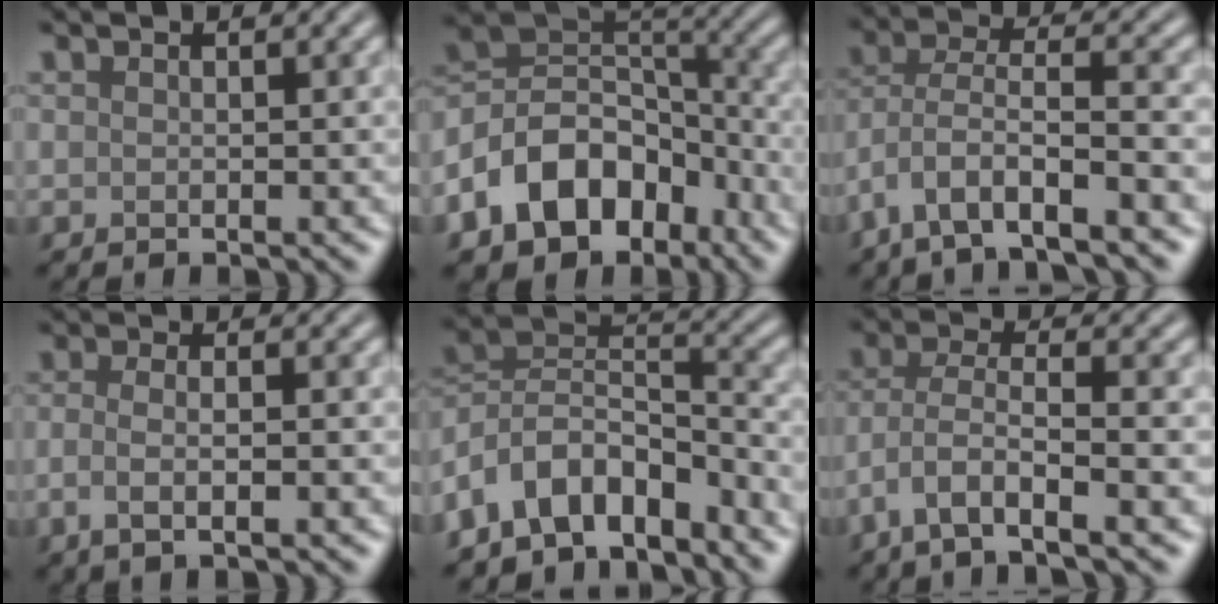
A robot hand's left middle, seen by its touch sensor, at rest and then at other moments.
{"total": 11.0, "force": [-5.3, 7.7, 5.8], "torque": [-0.103, 0.009, -0.109]}
{"total": 7.6, "force": [-4.6, 2.4, 5.5], "torque": [-0.102, 0.003, -0.091]}
{"total": 3.4, "force": [-0.7, 1.3, 3.1], "torque": [-0.050, -0.006, -0.015]}
{"total": 9.7, "force": [-6.0, 5.7, 5.1], "torque": [-0.084, 0.012, -0.123]}
{"total": 5.8, "force": [-3.2, 1.6, 4.5], "torque": [-0.090, -0.003, -0.067]}